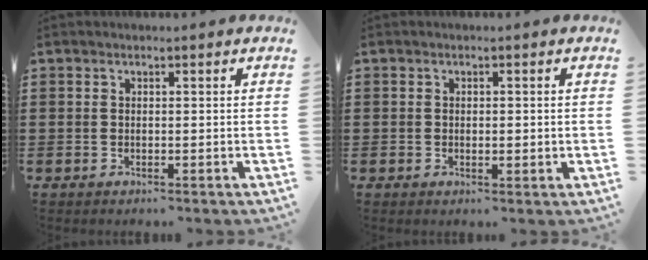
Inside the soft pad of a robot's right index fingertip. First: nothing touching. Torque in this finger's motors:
{"motor_torque": [-0.28, 0.07, 0.09, 0.01]}